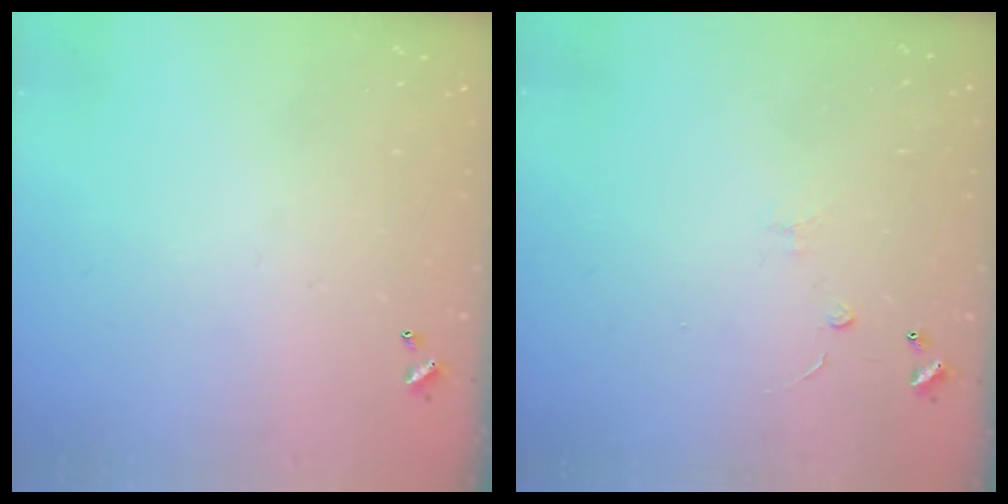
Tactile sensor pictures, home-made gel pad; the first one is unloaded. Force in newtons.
{"total": 1.6, "press": 1.5, "slide": 0.4}